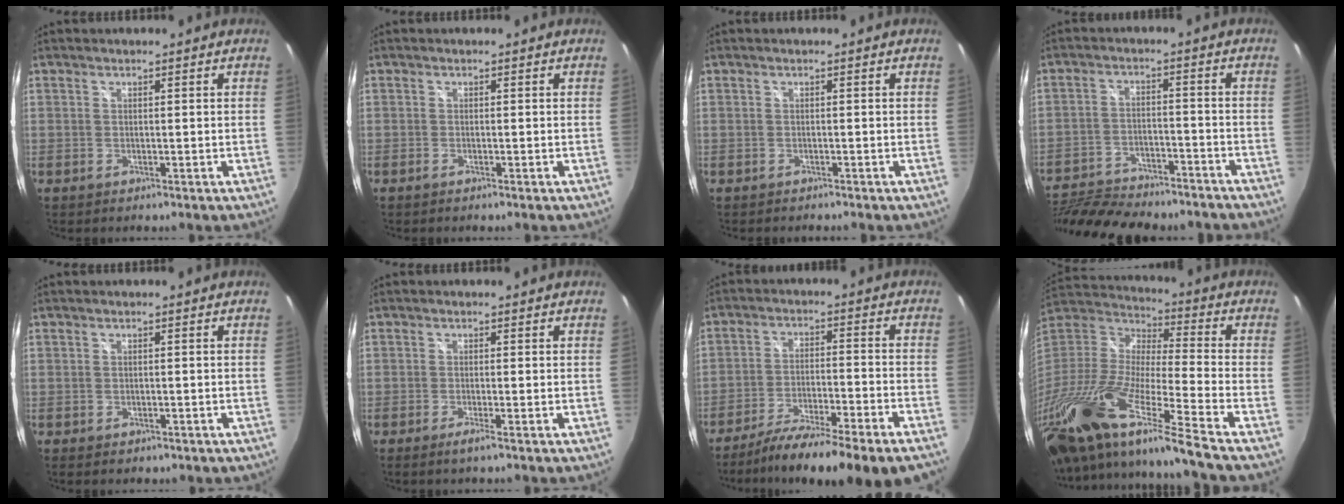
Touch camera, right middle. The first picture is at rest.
{"total": 0.6, "force": [-0.5, 0.0, 0.3], "torque": [-0.004, -0.002, -0.012]}
{"total": 1.1, "force": [-1.1, 0.2, 0.2], "torque": [-0.006, -0.005, -0.015]}
{"total": 20.5, "force": [-17.4, 6.0, 9.1], "torque": [-0.198, -0.024, -0.265]}
{"total": 2.0, "force": [-1.2, 1.2, 1.0], "torque": [-0.017, -0.007, -0.014]}
{"total": 1.9, "force": [-1.2, -0.6, 1.3], "torque": [-0.026, -0.005, -0.024]}
{"total": 17.8, "force": [-14.7, -0.7, 10.1], "torque": [-0.179, -0.045, -0.229]}
{"total": 30.2, "force": [-21.5, 1.5, 21.2], "torque": [-0.361, -0.078, -0.387]}